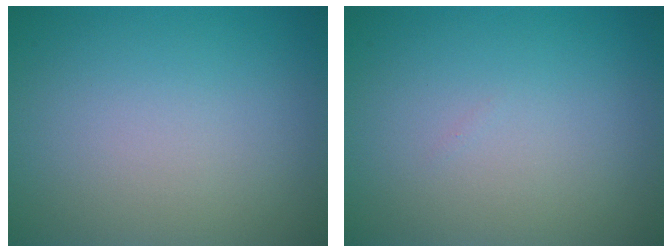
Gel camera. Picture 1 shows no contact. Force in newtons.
{"total": 0.0}